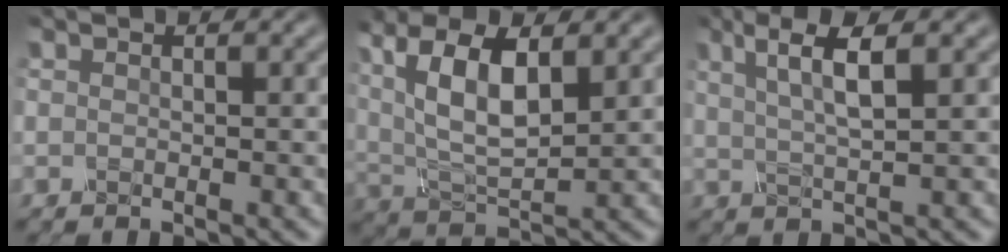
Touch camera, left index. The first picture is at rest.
{"total": 9.9, "force": [3.3, 4.4, 8.1], "torque": [-0.164, 0.011, 0.052]}
{"total": 4.4, "force": [1.6, 0.9, 3.9], "torque": [-0.073, 0.000, 0.030]}